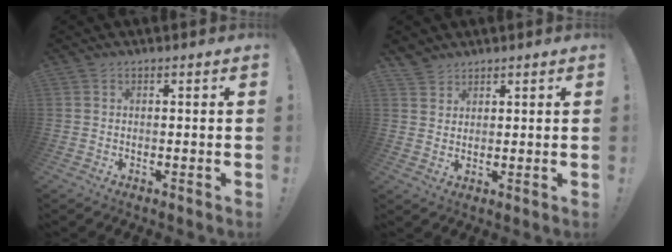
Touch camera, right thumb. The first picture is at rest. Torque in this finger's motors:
{"motor_torque": [-0.11, -0.03, -0.33, 0.33, -0.02]}